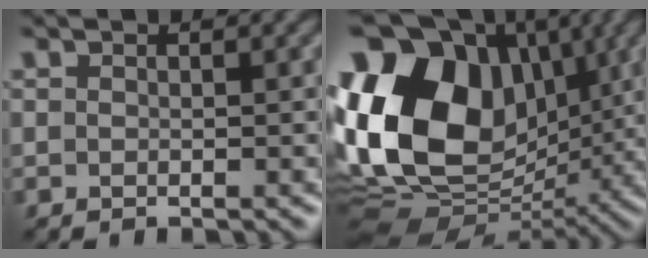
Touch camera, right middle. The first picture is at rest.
{"total": 17.7, "force": [2.2, 13.0, 11.8], "torque": [-0.240, 0.020, 0.032]}